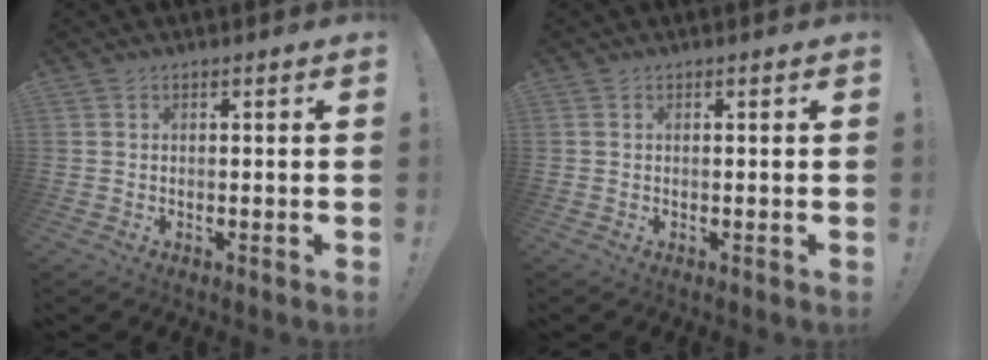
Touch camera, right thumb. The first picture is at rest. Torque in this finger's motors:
{"motor_torque": [0.04, 0.46, 0.19, 0.04, 0.00]}